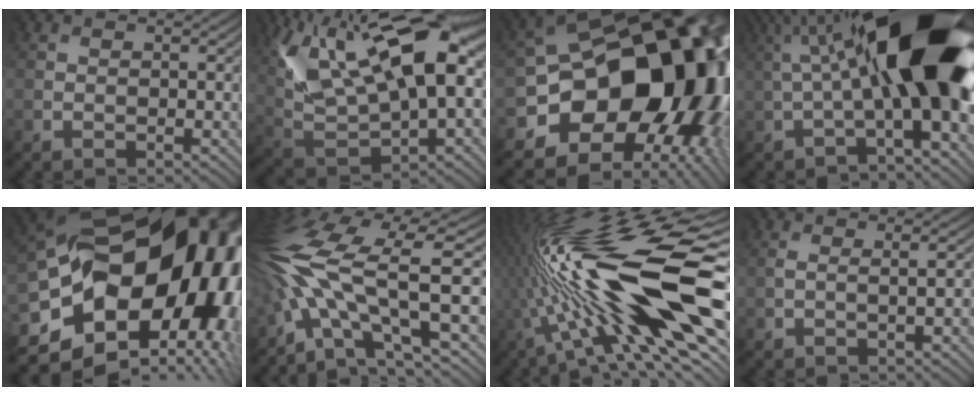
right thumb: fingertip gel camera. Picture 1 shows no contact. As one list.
[{"total": 16.1, "force": [6.0, 6.9, 13.2], "torque": [-0.255, 0.012, 0.112]}, {"total": 21.0, "force": [-3.0, 15.1, 14.2], "torque": [-0.207, -0.043, -0.037]}, {"total": 17.9, "force": [2.1, 4.5, 17.2], "torque": [-0.279, 0.031, 0.033]}, {"total": 21.7, "force": [-1.8, 15.8, 14.7], "torque": [-0.254, -0.071, -0.002]}, {"total": 17.3, "force": [-2.2, 6.1, 16.0], "torque": [-0.346, -0.005, -0.022]}, {"total": 20.6, "force": [-2.5, 5.6, 19.6], "torque": [-0.335, -0.004, -0.045]}, {"total": 1.4, "force": [-0.5, -0.1, 1.3], "torque": [-0.012, 0.004, -0.009]}]